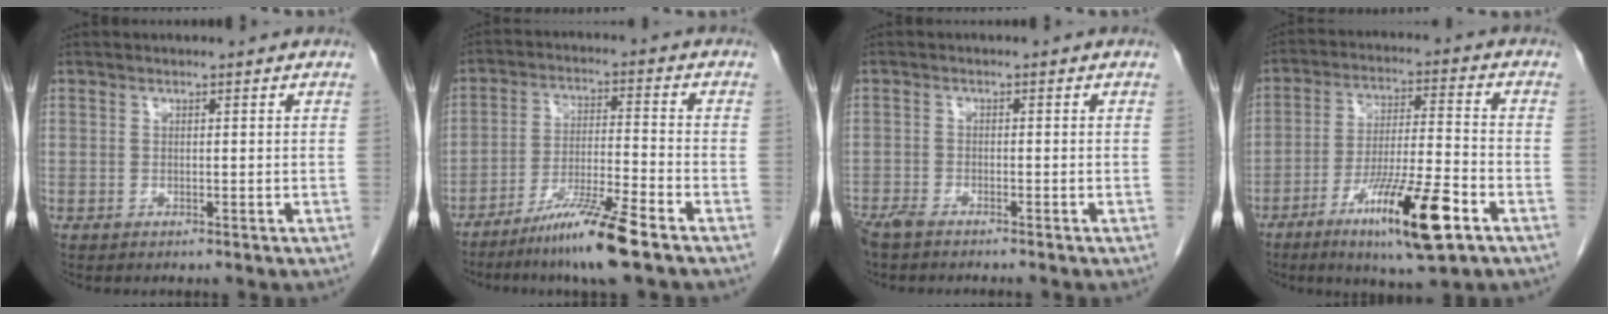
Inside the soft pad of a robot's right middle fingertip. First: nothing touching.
{"total": 9.7, "force": [-6.9, -0.7, 6.8], "torque": [-0.126, -0.031, -0.128]}
{"total": 3.9, "force": [-3.3, 0.6, 1.9], "torque": [-0.034, -0.008, -0.056]}
{"total": 14.4, "force": [-7.4, 1.3, 12.3], "torque": [-0.219, -0.023, -0.122]}